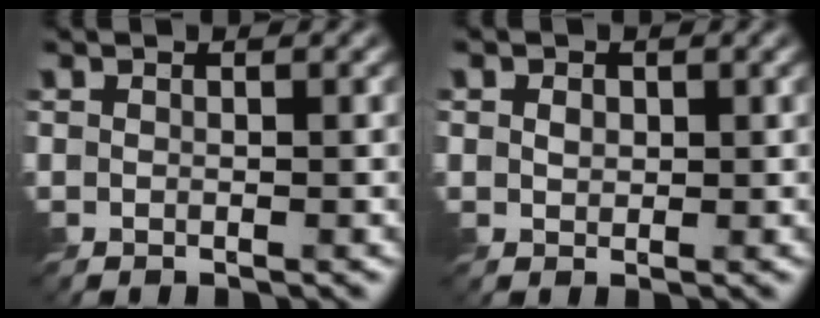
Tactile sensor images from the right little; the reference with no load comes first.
{"total": 1.0, "force": [0.2, 0.9, 0.4], "torque": [-0.009, -0.003, 0.002]}